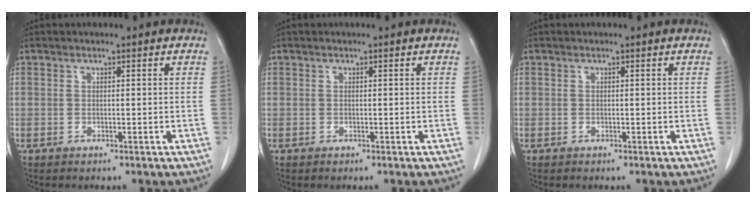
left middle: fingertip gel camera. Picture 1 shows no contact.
{"total": 0.0}
{"total": 0.0}